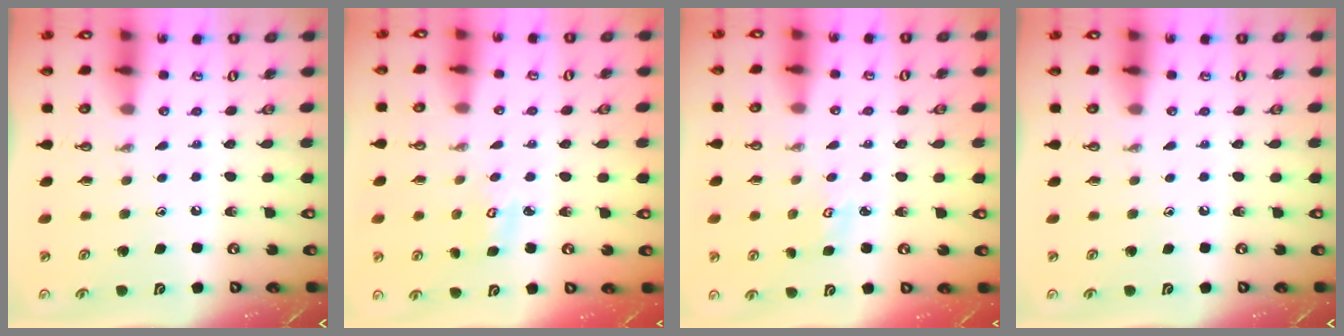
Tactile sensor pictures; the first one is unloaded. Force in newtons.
{"total": 3.8, "press": 3.7, "slide": 0.3}
{"total": 2.5, "press": 2.4, "slide": 0.3}
{"total": 0.0}